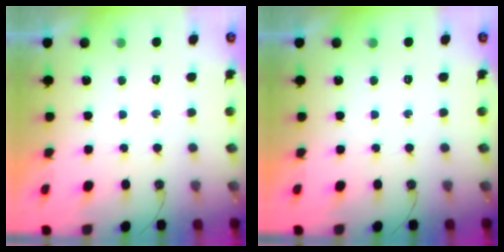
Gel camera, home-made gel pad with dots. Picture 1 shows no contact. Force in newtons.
{"total": 0.0}